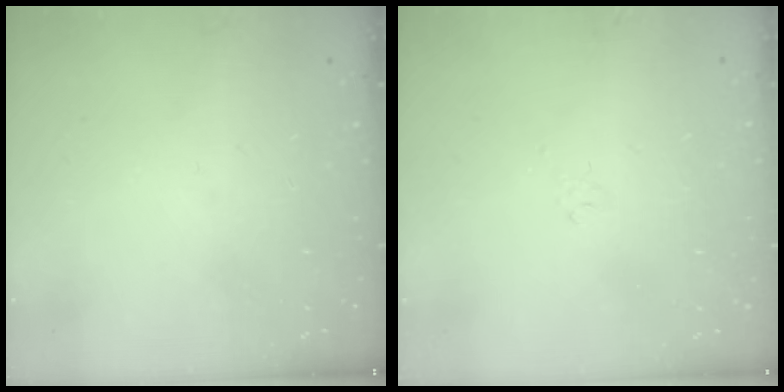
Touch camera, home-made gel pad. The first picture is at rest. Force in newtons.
{"total": 4.3, "press": 4.2, "slide": 0.9}